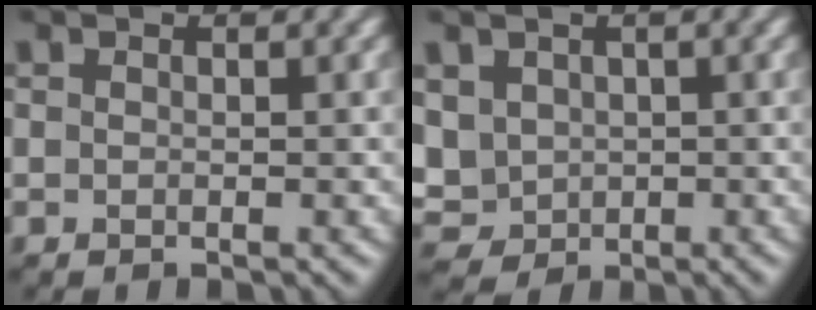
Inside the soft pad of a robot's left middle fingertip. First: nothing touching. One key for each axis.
{"total": 4.7, "fx": 0.5, "fy": 4.1, "fz": 2.2, "tx": -0.064, "ty": 0.015, "tz": 0.006}